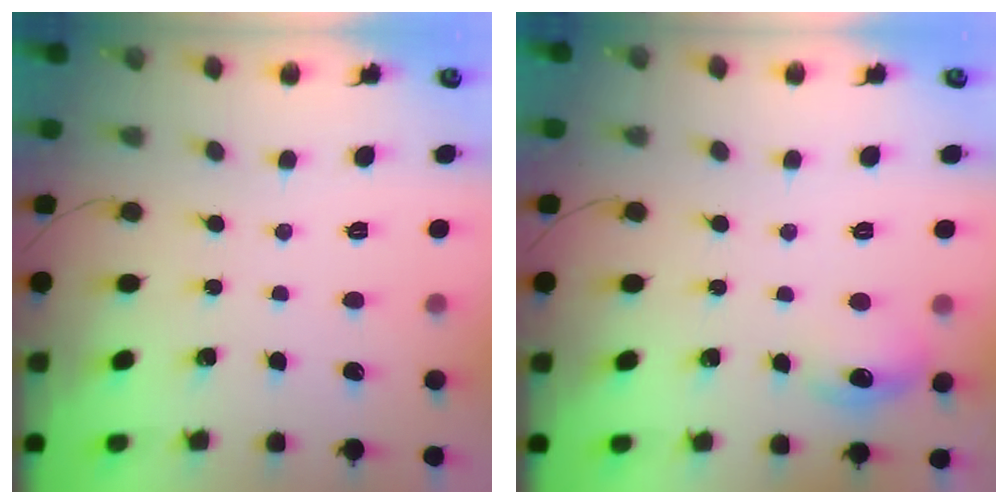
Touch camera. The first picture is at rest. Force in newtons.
{"total": 8.4, "press": 8.3, "slide": 1.4}